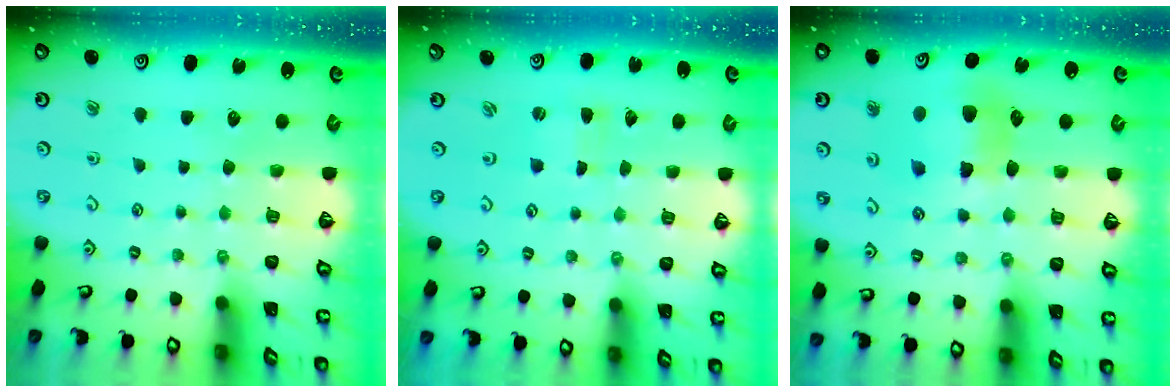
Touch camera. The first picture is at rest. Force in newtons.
{"total": 1.0, "press": 1.0, "slide": 0.3}
{"total": 7.6, "press": 7.5, "slide": 1.0}